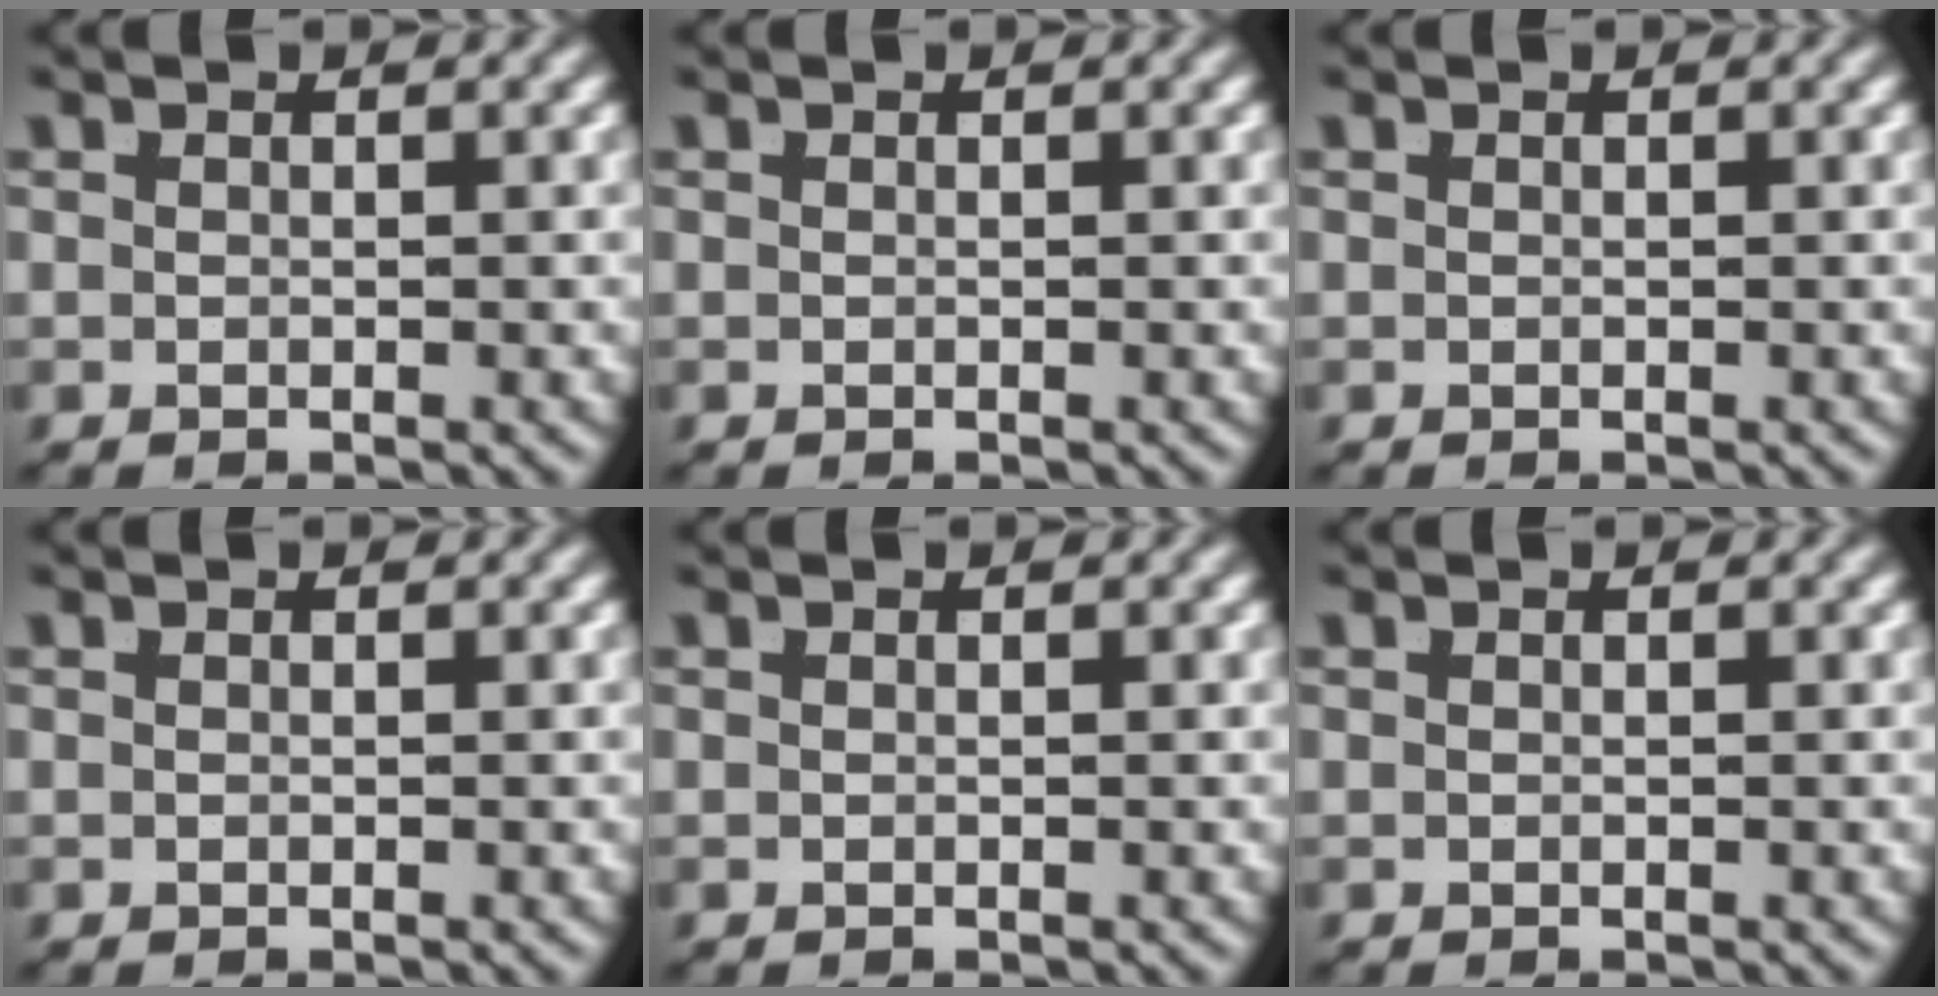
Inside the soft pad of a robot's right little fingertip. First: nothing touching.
{"total": 0.0}
{"total": 0.0}
{"total": 0.0}
{"total": 0.0}
{"total": 0.0}